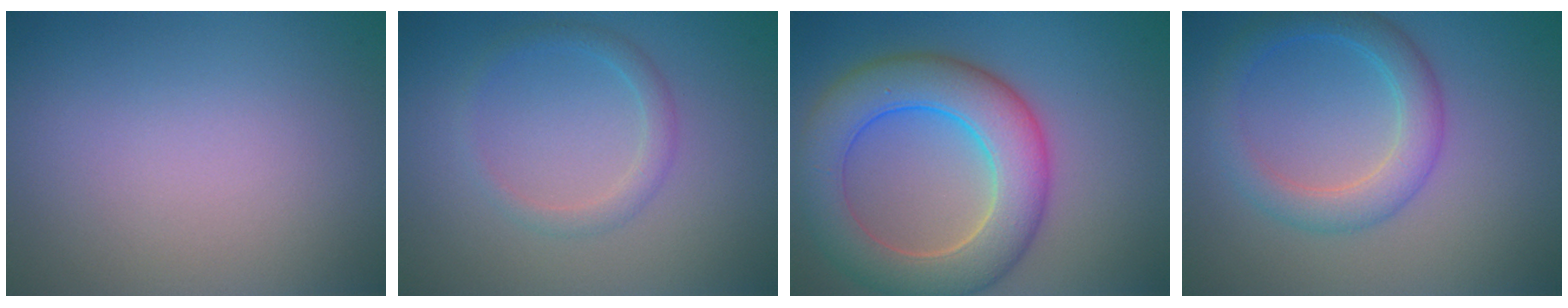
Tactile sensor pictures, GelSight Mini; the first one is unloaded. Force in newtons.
{"total": 1.7, "press": 1.7, "slide": 0.1}
{"total": 8.4, "press": 8.4, "slide": 0.6}
{"total": 3.7, "press": 3.7, "slide": 0.1}